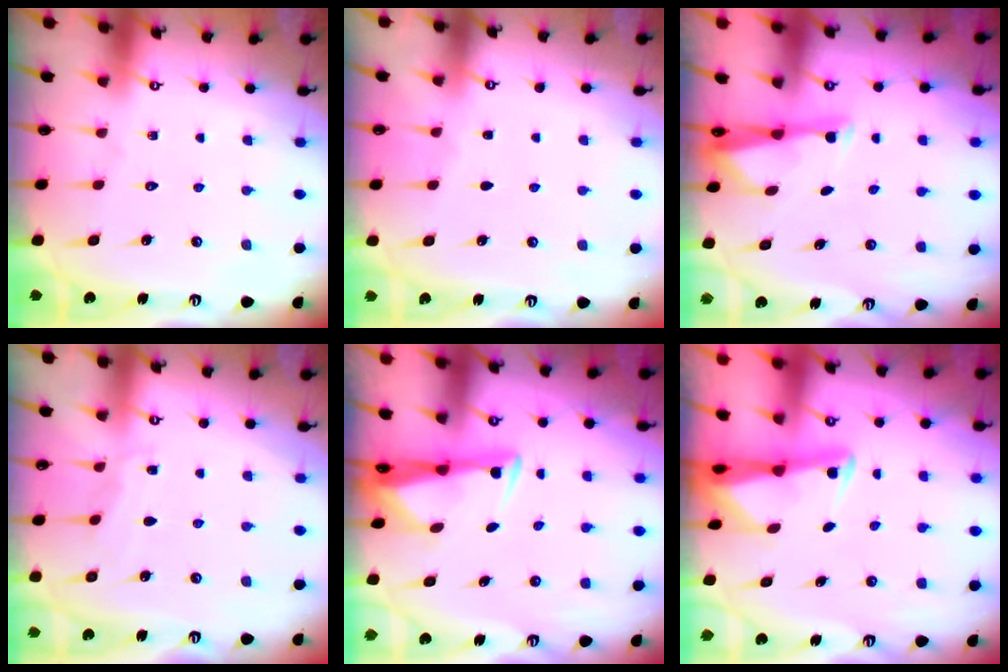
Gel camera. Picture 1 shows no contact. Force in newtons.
{"total": 2.3, "press": 2.3, "slide": 0.3}
{"total": 2.8, "press": 2.8, "slide": 0.5}
{"total": 4.0, "press": 4.0, "slide": 0.5}
{"total": 2.9, "press": 2.8, "slide": 0.9}
{"total": 2.4, "press": 2.3, "slide": 0.4}